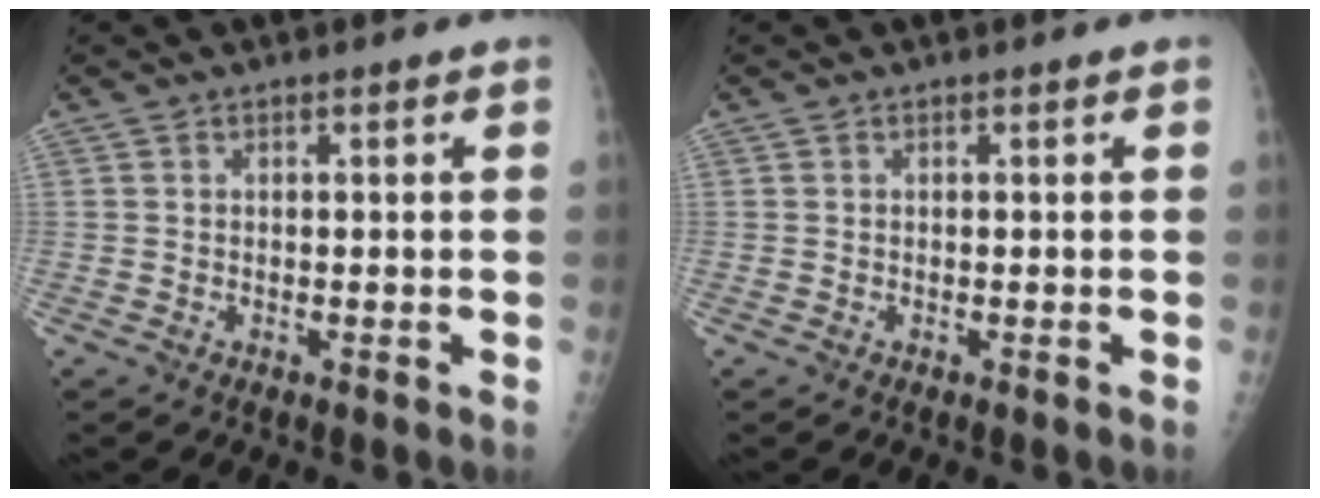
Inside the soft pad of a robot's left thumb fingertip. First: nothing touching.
{"total": 0.0}